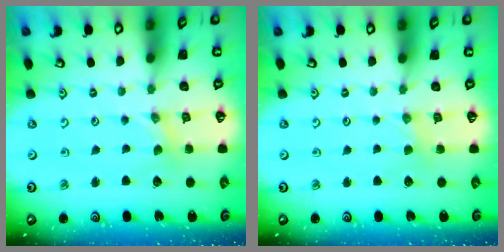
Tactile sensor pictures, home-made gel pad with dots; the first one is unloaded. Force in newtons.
{"total": 1.9, "press": 1.9, "slide": 0.3}